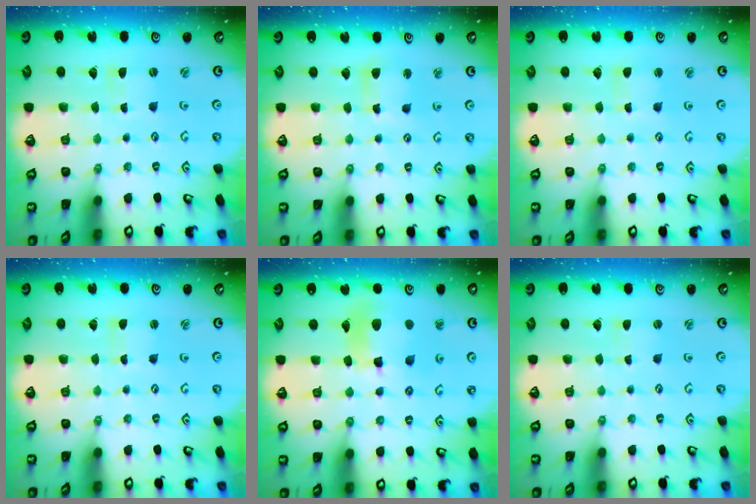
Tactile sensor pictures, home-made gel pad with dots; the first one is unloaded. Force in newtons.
{"total": 6.2, "press": 6.1, "slide": 0.9}
{"total": 1.5, "press": 1.5, "slide": 0.2}
{"total": 1.2, "press": 1.2, "slide": 0.0}
{"total": 13.6, "press": 13.6, "slide": 1.4}
{"total": 1.2, "press": 1.2, "slide": 0.3}